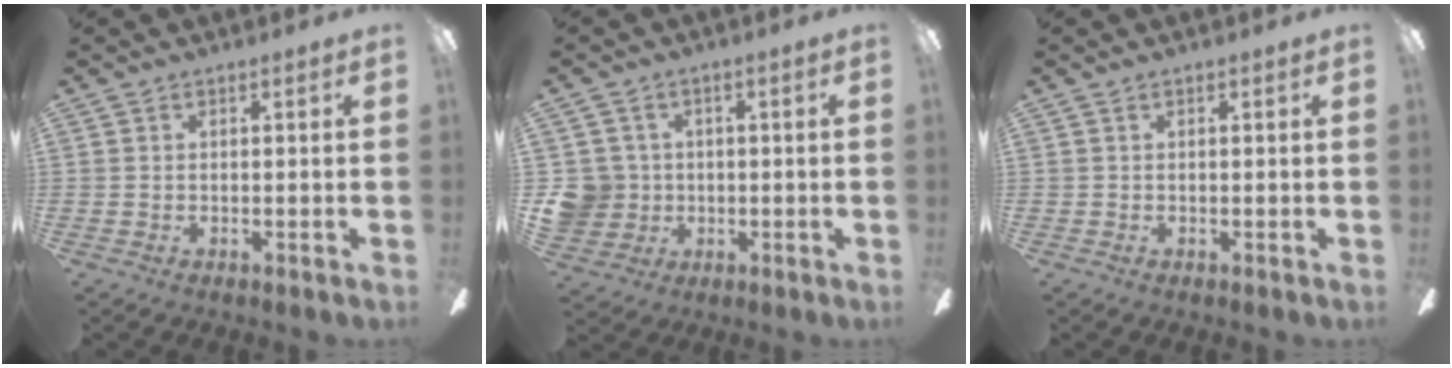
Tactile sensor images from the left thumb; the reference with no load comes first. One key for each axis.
{"total": 7.2, "fx": 0.2, "fy": 7.1, "fz": 1.5, "tx": -0.051, "ty": 0.009, "tz": 0.007}
{"total": 0.0}